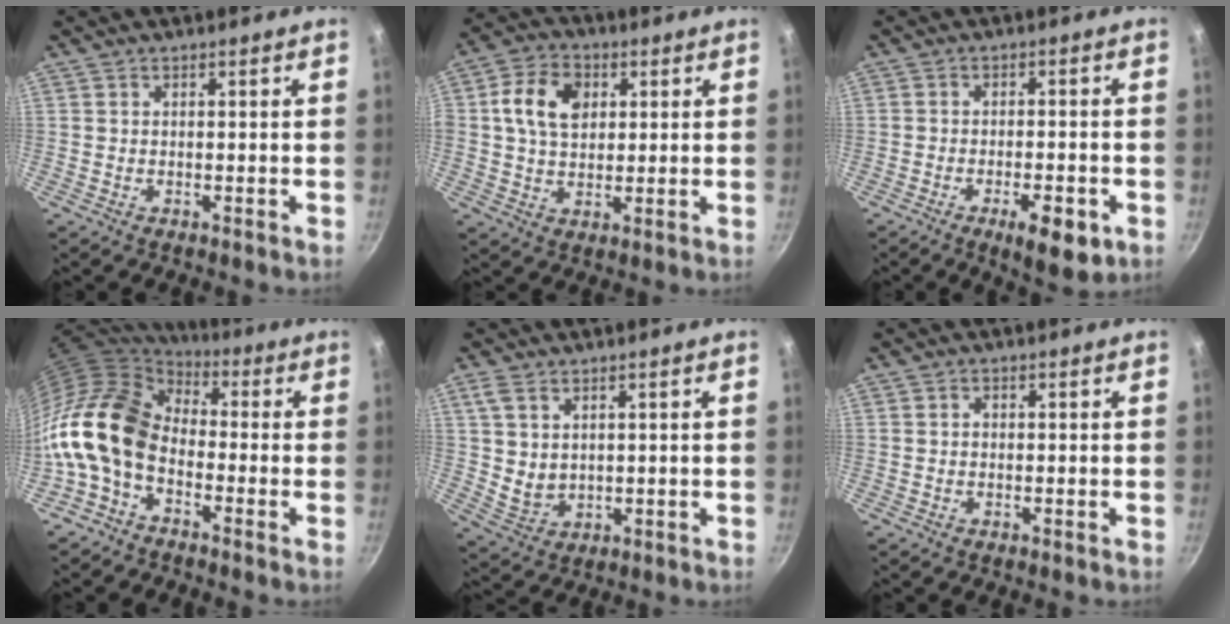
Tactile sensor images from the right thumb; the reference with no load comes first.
{"total": 10.2, "force": [2.4, 7.3, 6.7], "torque": [-0.106, 0.008, 0.033]}
{"total": 8.7, "force": [-3.7, 3.2, 7.1], "torque": [-0.089, 0.015, -0.046]}
{"total": 16.3, "force": [-3.6, 10.9, 11.6], "torque": [-0.205, 0.042, -0.096]}
{"total": 5.7, "force": [2.2, 3.9, 3.5], "torque": [-0.059, -0.011, 0.054]}
{"total": 0.8, "force": [0.0, 0.7, 0.5], "torque": [-0.008, 0.005, 0.000]}